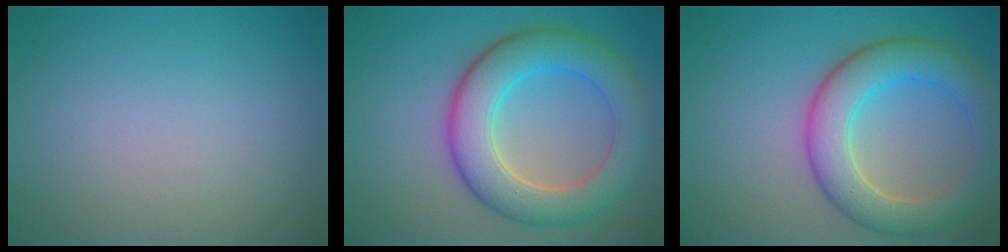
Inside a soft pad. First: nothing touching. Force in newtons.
{"total": 7.3, "press": 7.3, "slide": 0.2}
{"total": 6.6, "press": 6.6, "slide": 0.4}